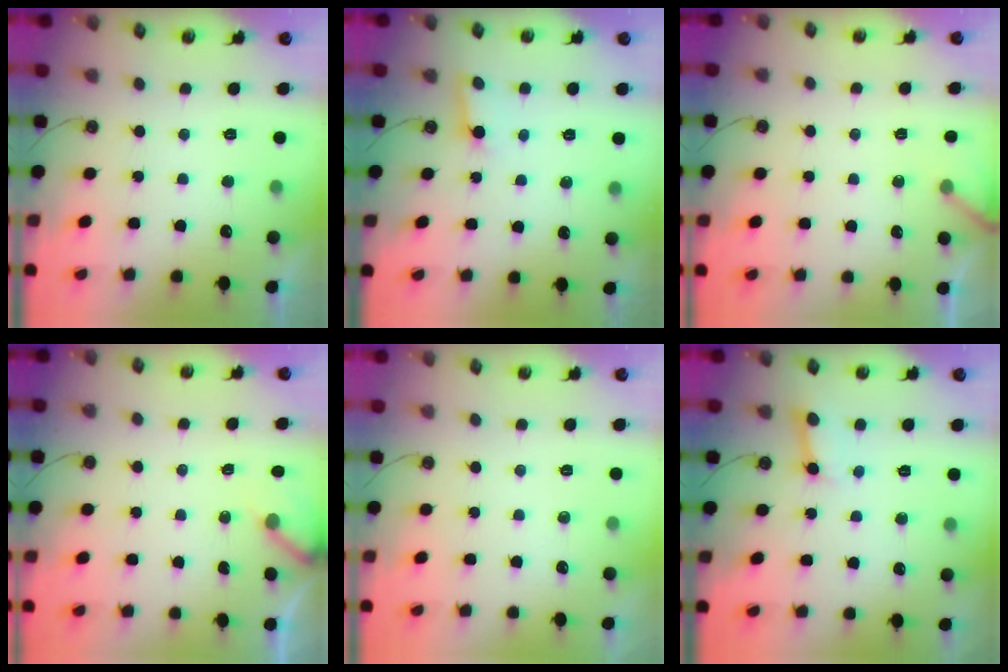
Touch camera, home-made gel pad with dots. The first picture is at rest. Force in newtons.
{"total": 2.8, "press": 2.8, "slide": 0.1}
{"total": 2.8, "press": 2.8, "slide": 0.2}
{"total": 2.7, "press": 2.7, "slide": 0.2}
{"total": 0.0}
{"total": 3.1, "press": 3.1, "slide": 0.1}